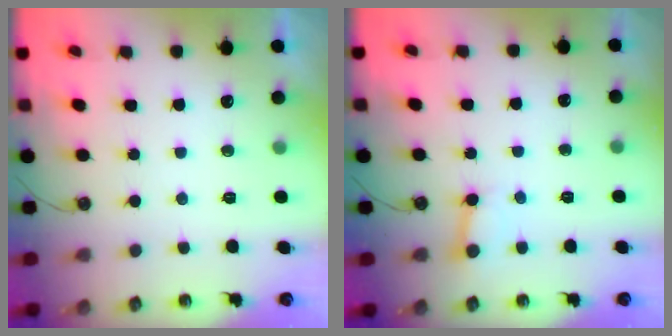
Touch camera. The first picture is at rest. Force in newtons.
{"total": 5.0, "press": 5.0, "slide": 0.5}